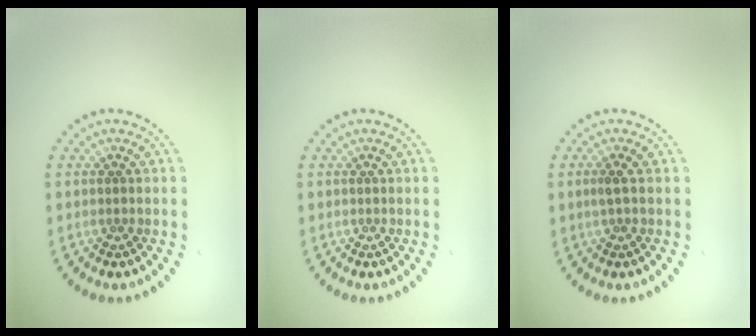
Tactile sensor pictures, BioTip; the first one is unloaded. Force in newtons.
{"total": 0.0}
{"total": 1.0, "press": 0.8, "slide": 0.6}